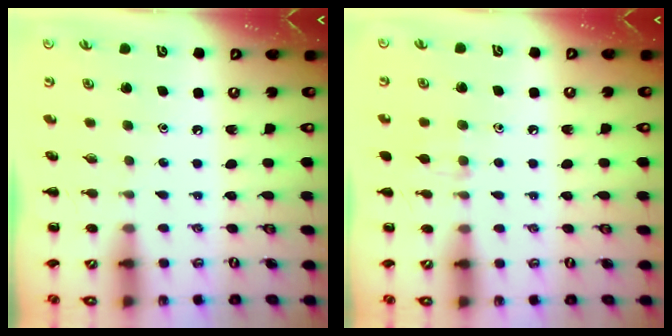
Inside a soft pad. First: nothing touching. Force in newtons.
{"total": 6.5, "press": 6.1, "slide": 2.2}